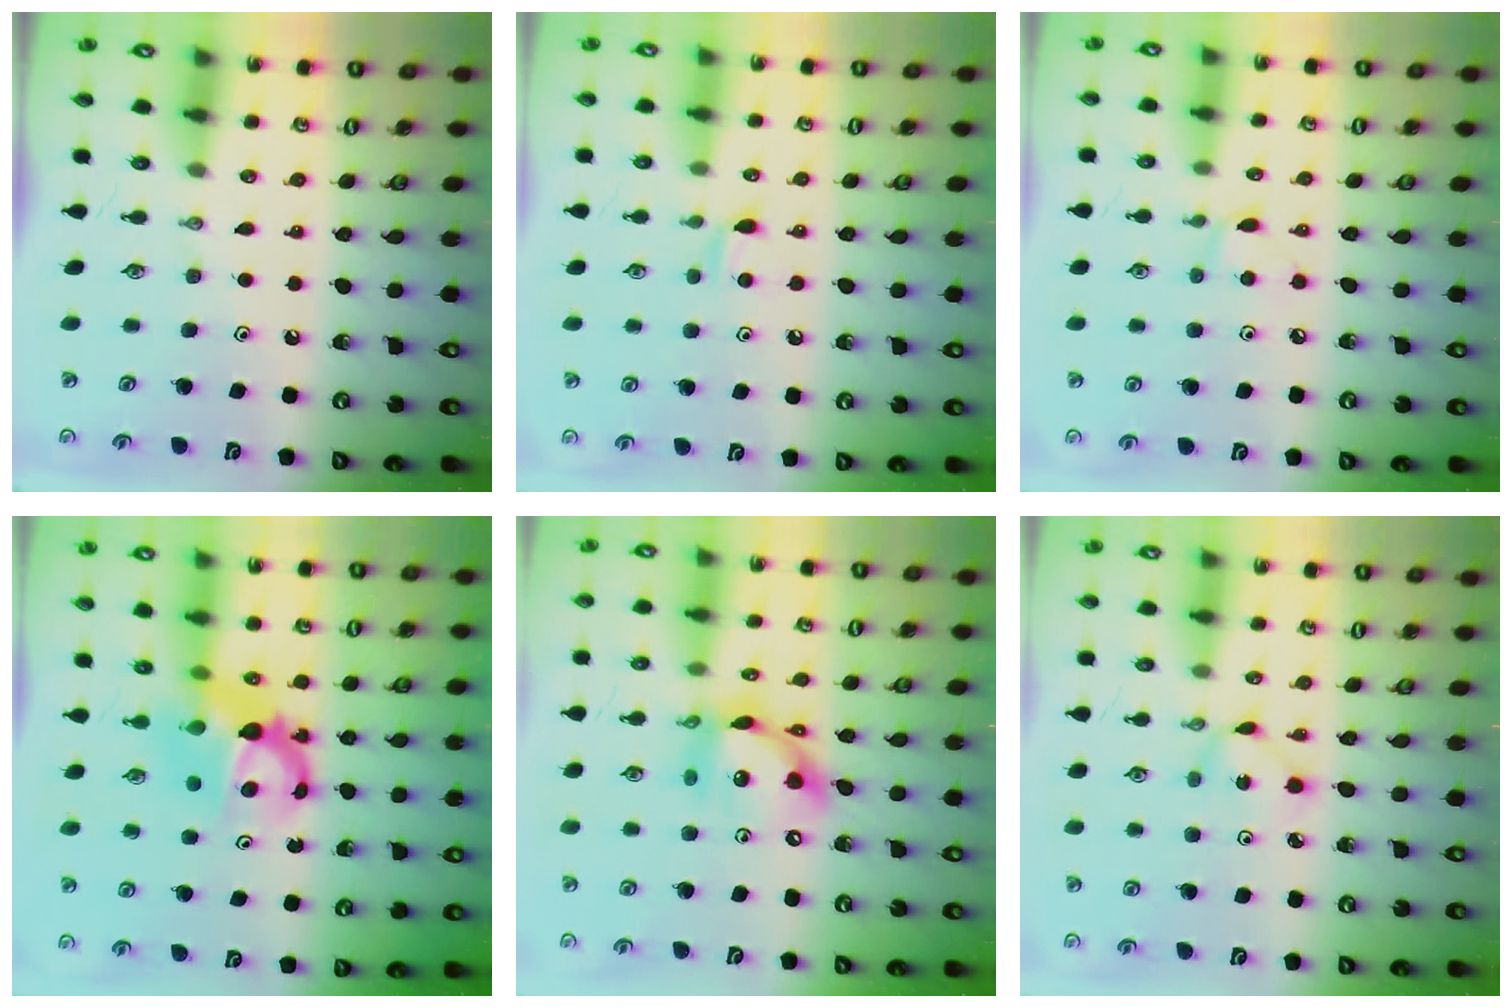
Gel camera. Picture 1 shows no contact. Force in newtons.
{"total": 4.8, "press": 4.7, "slide": 0.6}
{"total": 4.8, "press": 4.7, "slide": 0.6}
{"total": 6.6, "press": 6.6, "slide": 0.5}
{"total": 14.6, "press": 14.6, "slide": 1.0}
{"total": 1.6, "press": 1.6, "slide": 0.2}